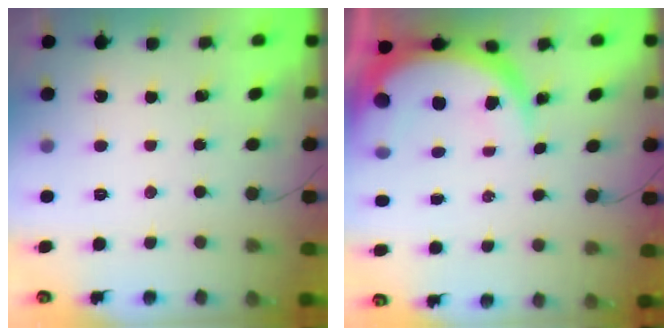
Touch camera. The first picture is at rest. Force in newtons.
{"total": 13.5, "press": 13.5, "slide": 1.3}